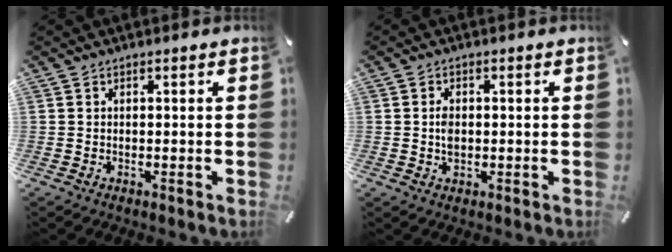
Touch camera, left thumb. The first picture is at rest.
{"total": 2.9, "force": [0.0, 1.9, 2.2], "torque": [-0.053, 0.000, -0.004]}